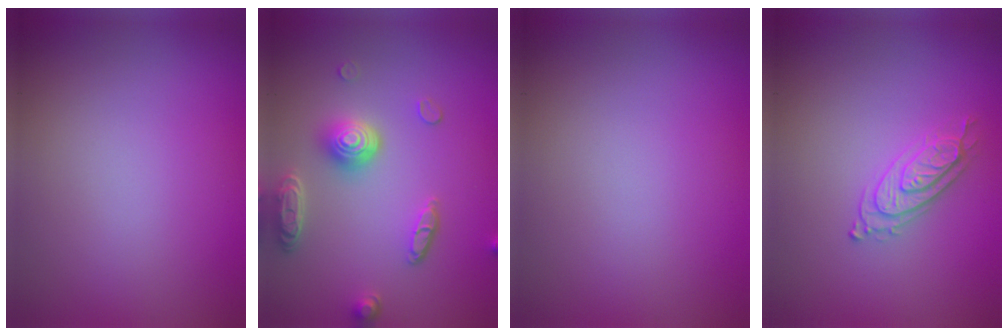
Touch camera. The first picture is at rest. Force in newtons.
{"total": 4.6, "press": 3.7, "slide": 2.8}
{"total": 0.0}
{"total": 2.2, "press": 2.2, "slide": 0.4}